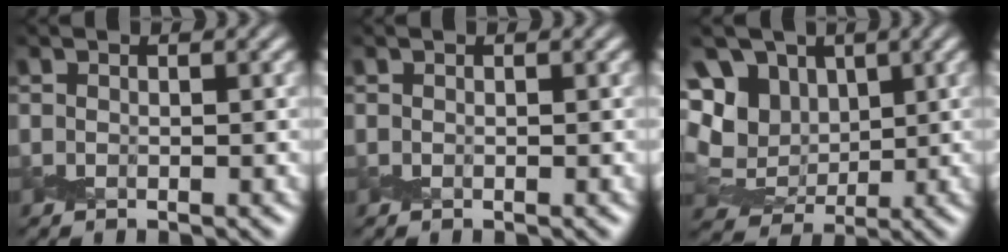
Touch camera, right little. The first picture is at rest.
{"total": 0.0}
{"total": 12.6, "force": [3.6, 9.9, 7.0], "torque": [-0.151, 0.025, 0.049]}